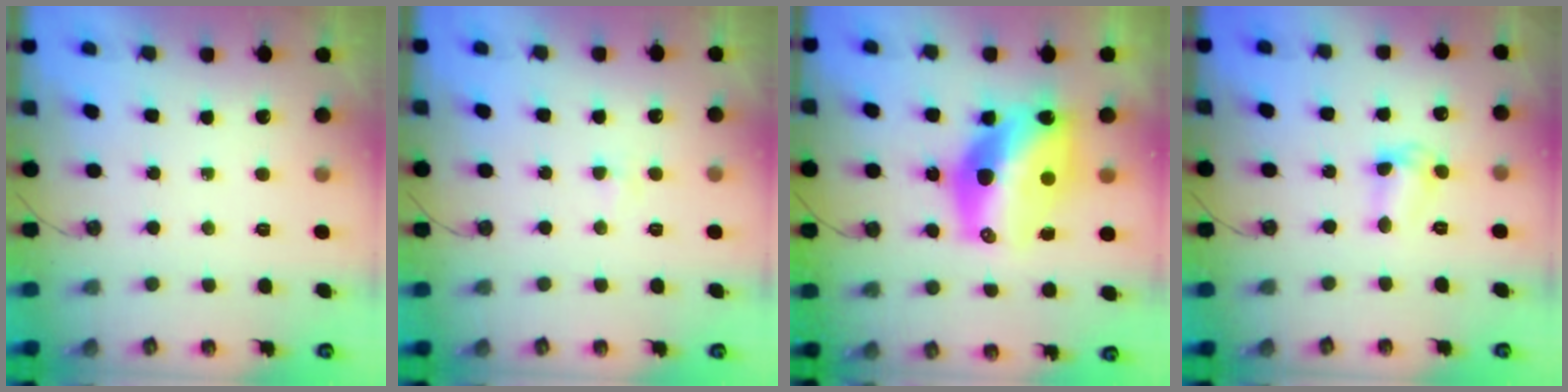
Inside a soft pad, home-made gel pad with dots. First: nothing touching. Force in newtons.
{"total": 2.3, "press": 2.3, "slide": 0.4}
{"total": 18.6, "press": 18.5, "slide": 1.9}
{"total": 5.8, "press": 5.8, "slide": 0.5}